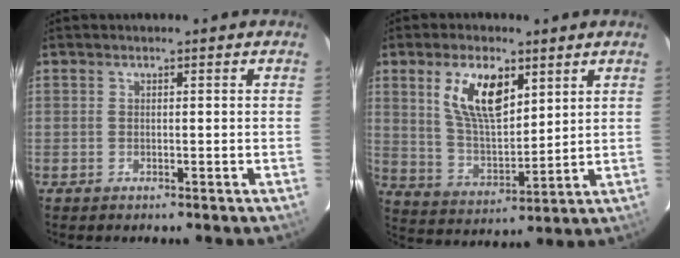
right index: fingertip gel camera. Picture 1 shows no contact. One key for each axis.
{"total": 12.0, "fx": 5.6, "fy": 5.5, "fz": 9.1, "tx": -0.167, "ty": 0.008, "tz": 0.116}